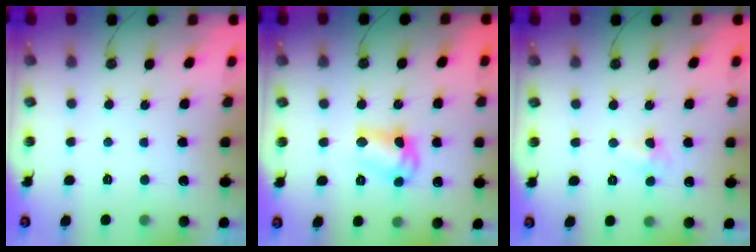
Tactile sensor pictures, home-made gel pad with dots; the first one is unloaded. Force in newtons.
{"total": 10.5, "press": 10.4, "slide": 0.7}
{"total": 3.8, "press": 3.7, "slide": 0.6}